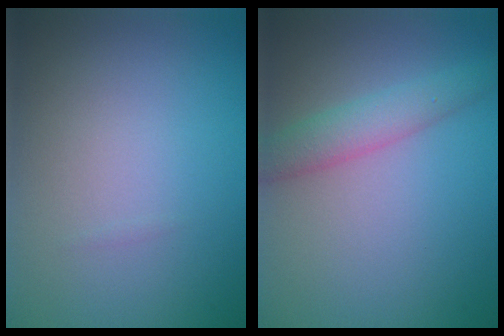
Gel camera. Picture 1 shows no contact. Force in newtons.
{"total": 2.8, "press": 2.8, "slide": 0.0}